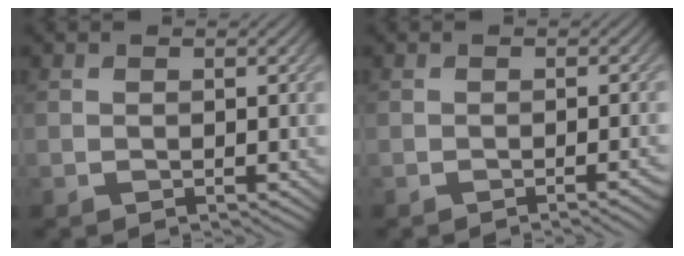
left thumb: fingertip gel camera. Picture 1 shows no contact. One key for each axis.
{"total": 1.8, "fx": -0.8, "fy": 0.4, "fz": 1.5, "tx": -0.012, "ty": 0.006, "tz": -0.018}